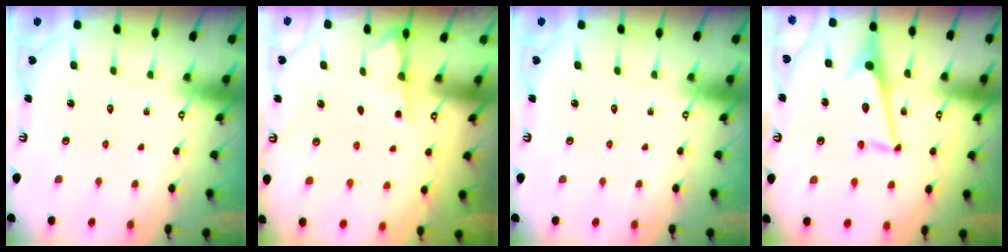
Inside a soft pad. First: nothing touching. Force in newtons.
{"total": 2.5, "press": 2.5, "slide": 0.4}
{"total": 0.0}
{"total": 10.2, "press": 10.2, "slide": 0.7}